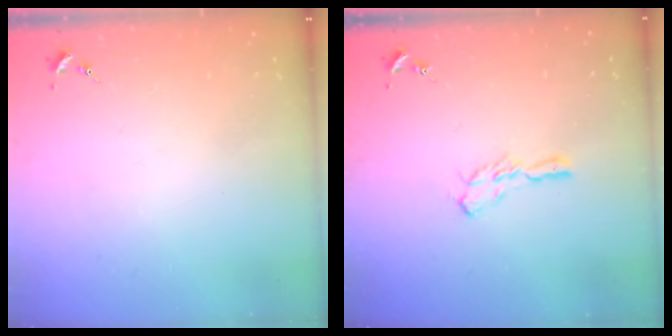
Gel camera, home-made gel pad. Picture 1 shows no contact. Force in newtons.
{"total": 5.7, "press": 5.7, "slide": 0.4}